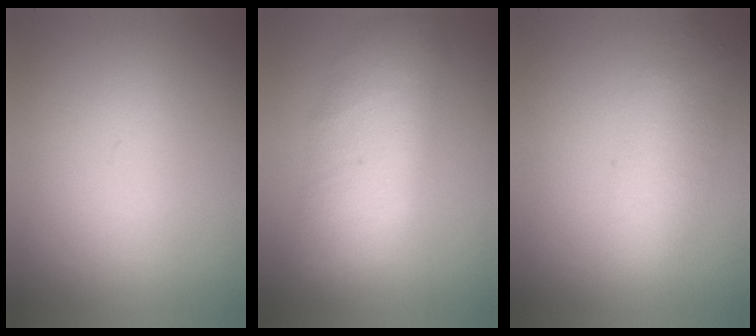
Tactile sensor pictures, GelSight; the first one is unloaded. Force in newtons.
{"total": 3.5}
{"total": 2.1}